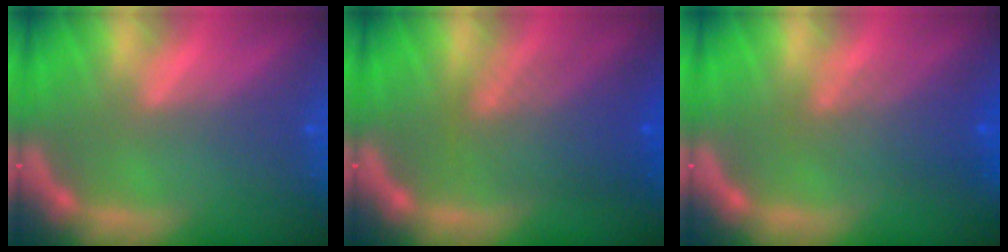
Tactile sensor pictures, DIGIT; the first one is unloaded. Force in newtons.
{"total": 6.0}
{"total": 4.1}